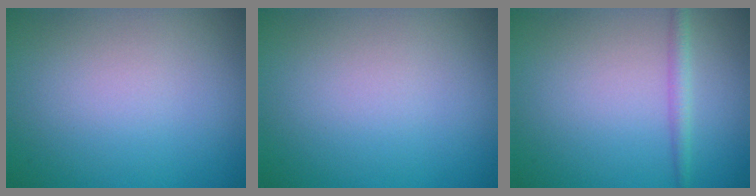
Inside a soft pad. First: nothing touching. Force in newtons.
{"total": 0.0}
{"total": 1.6, "press": 1.6, "slide": 0.1}